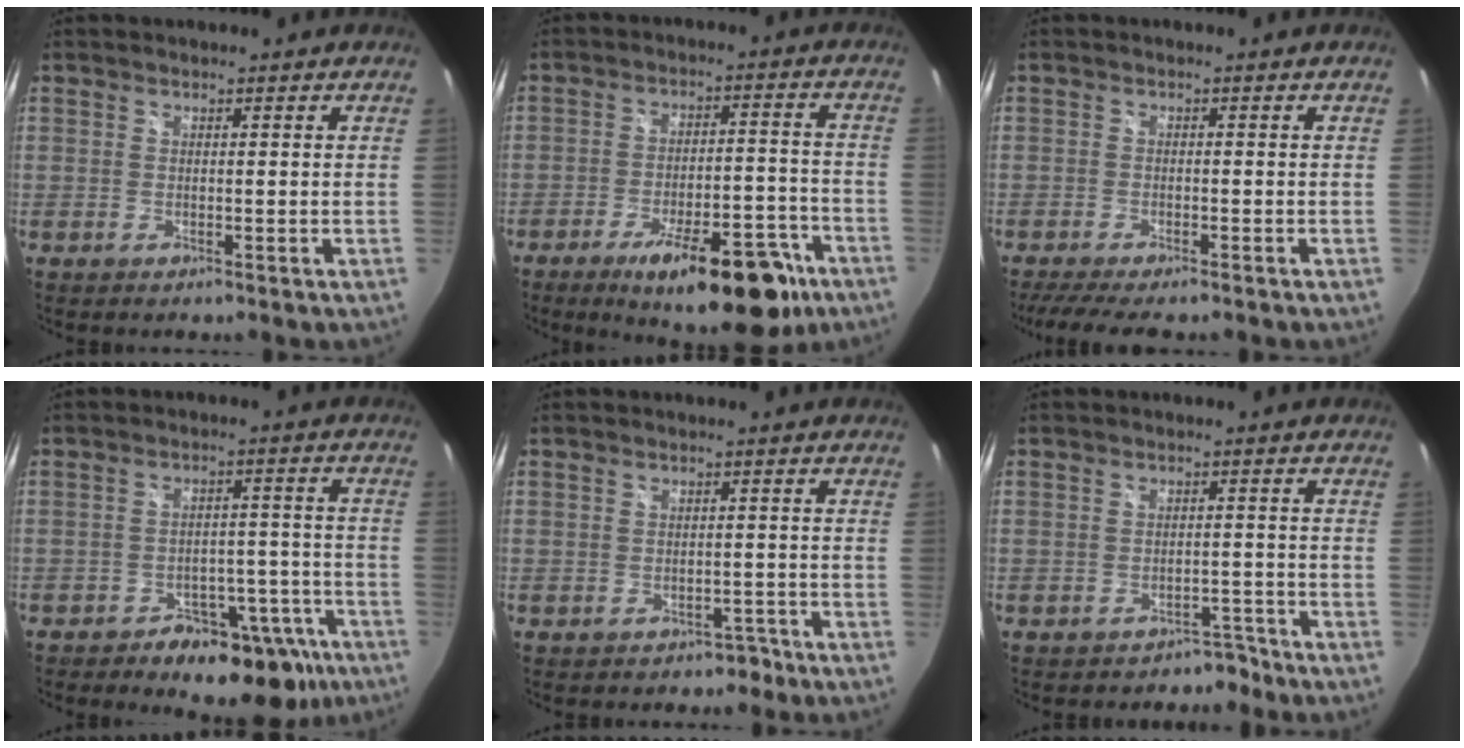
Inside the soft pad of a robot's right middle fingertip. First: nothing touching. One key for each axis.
{"total": 18.1, "fx": -11.2, "fy": 5.9, "fz": 12.9, "tx": -0.187, "ty": -0.010, "tz": -0.151}
{"total": 7.3, "fx": -6.1, "fy": 0.9, "fz": 3.9, "tx": -0.087, "ty": -0.025, "tz": -0.101}
{"total": 13.9, "fx": -9.5, "fy": 8.2, "fz": 6.2, "tx": -0.076, "ty": 0.025, "tz": -0.106}
{"total": 2.4, "fx": -1.5, "fy": 1.9, "fz": 0.2, "tx": 0.003, "ty": 0.020, "tz": -0.009}
{"total": 3.1, "fx": -2.5, "fy": 1.9, "fz": -0.2, "tx": 0.013, "ty": 0.029, "tz": -0.027}